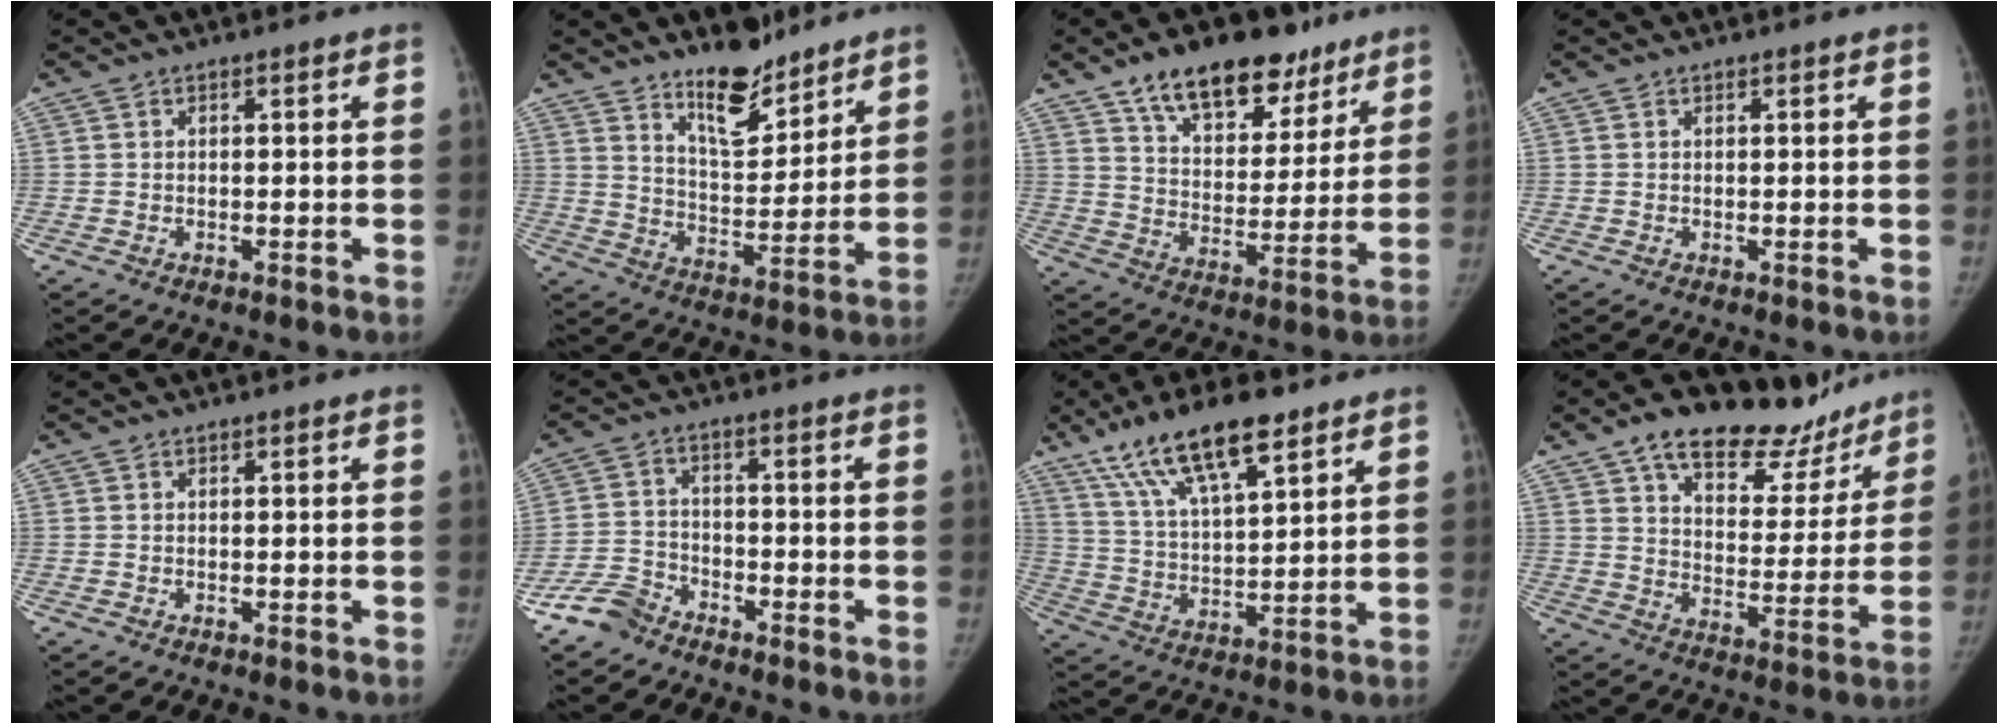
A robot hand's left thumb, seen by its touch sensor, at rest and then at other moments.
{"total": 11.6, "force": [9.1, 4.4, 5.7], "torque": [-0.064, -0.077, 0.157]}
{"total": 19.0, "force": [12.5, 10.0, 10.1], "torque": [-0.104, -0.043, 0.201]}
{"total": 0.0}
{"total": 0.0}
{"total": 5.9, "force": [-4.8, 3.1, 1.1], "torque": [-0.016, 0.019, -0.105]}
{"total": 16.1, "force": [10.4, 5.0, 11.2], "torque": [-0.181, -0.032, 0.194]}
{"total": 22.2, "force": [16.5, 10.3, 10.7], "torque": [-0.115, -0.063, 0.241]}